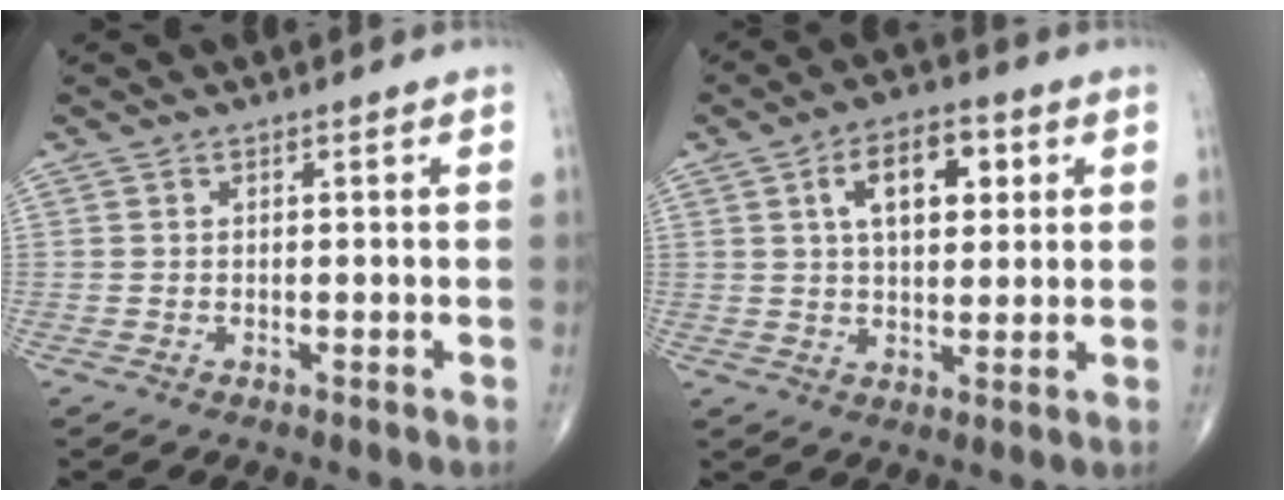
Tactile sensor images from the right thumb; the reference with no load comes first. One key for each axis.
{"total": 10.6, "fx": 3.4, "fy": 5.7, "fz": 8.3, "tx": -0.108, "ty": 0.001, "tz": 0.052}